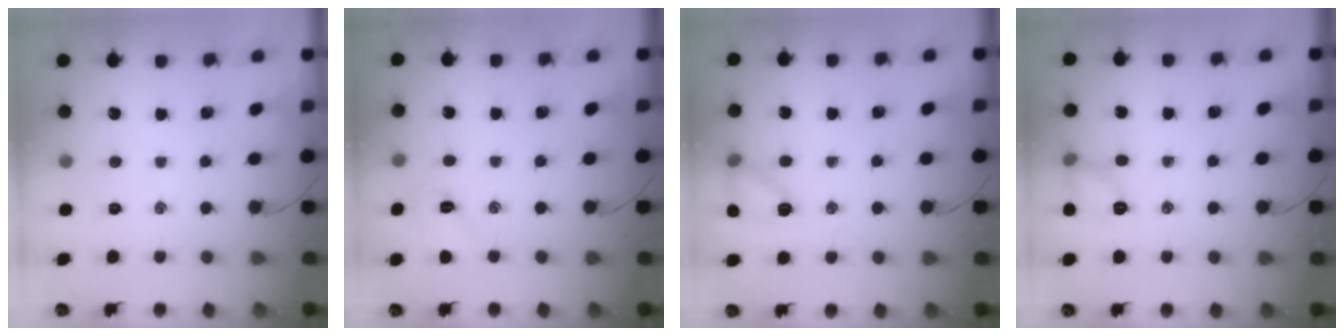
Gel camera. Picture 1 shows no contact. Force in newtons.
{"total": 5.4, "press": 5.3, "slide": 1.0}
{"total": 10.5, "press": 10.3, "slide": 2.0}
{"total": 7.8, "press": 7.8, "slide": 0.5}